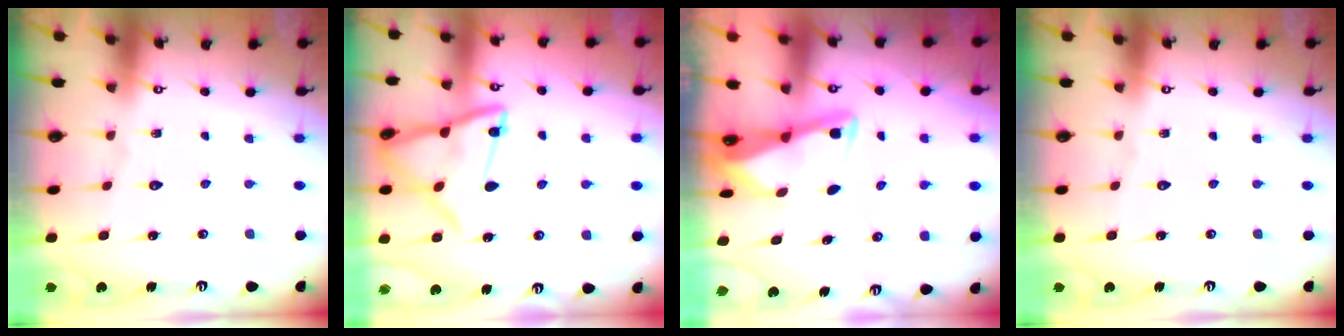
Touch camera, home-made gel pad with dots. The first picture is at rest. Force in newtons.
{"total": 14.9, "press": 14.8, "slide": 1.1}
{"total": 2.7, "press": 2.7, "slide": 0.2}
{"total": 0.0}